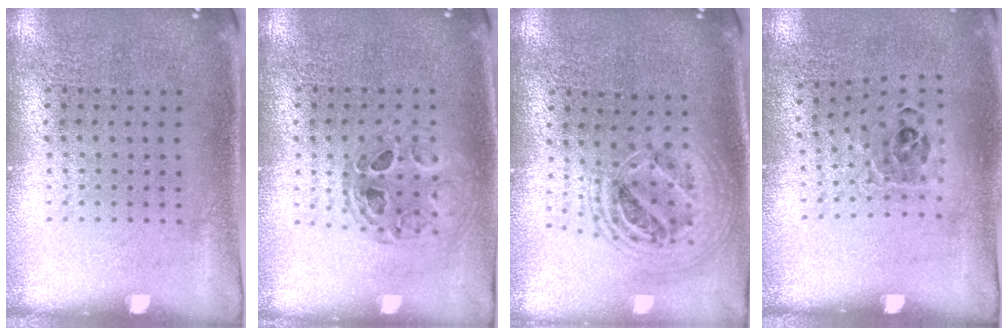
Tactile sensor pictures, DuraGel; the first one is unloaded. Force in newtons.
{"total": 0.8, "press": 0.8, "slide": 0.0}
{"total": 2.1, "press": 1.7, "slide": 1.3}
{"total": 0.9, "press": 0.8, "slide": 0.4}